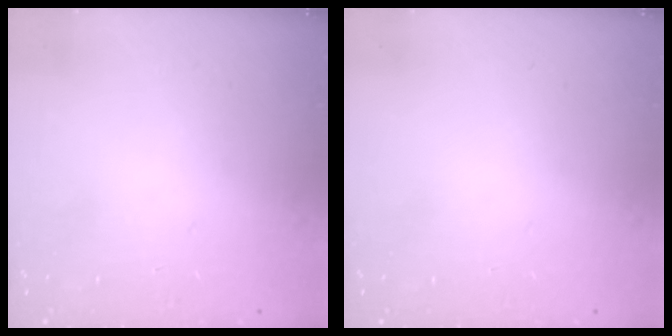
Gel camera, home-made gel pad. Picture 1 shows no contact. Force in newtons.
{"total": 0.0}